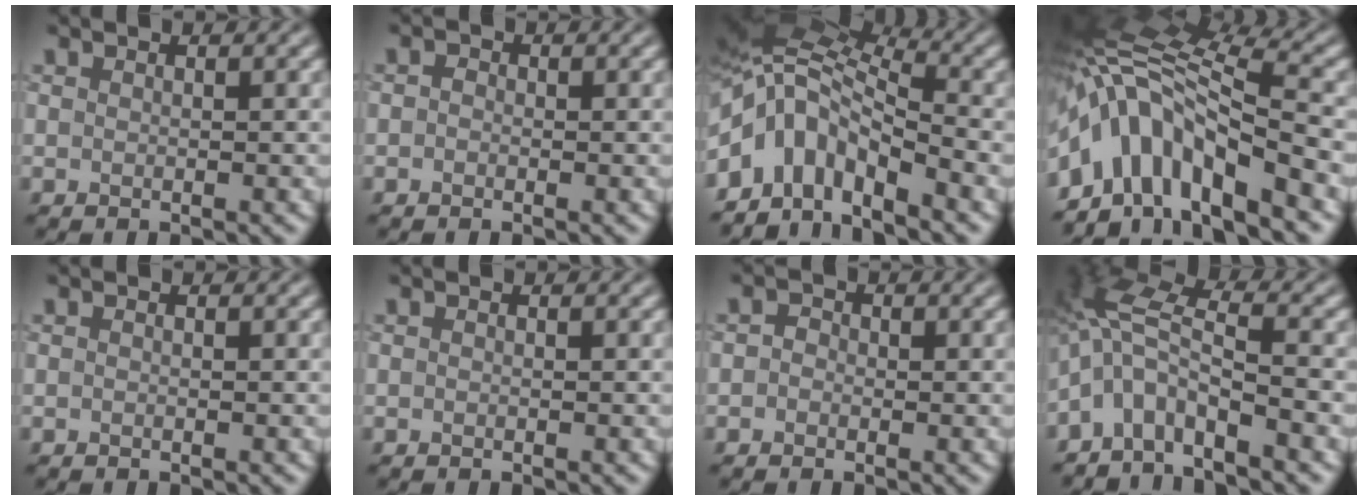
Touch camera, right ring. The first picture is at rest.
{"total": 0.7, "force": [-0.2, 0.6, 0.4], "torque": [-0.006, -0.002, -0.009]}
{"total": 8.1, "force": [-3.4, 4.4, 5.8], "torque": [-0.098, 0.016, -0.088]}
{"total": 11.3, "force": [-4.5, 4.7, 9.2], "torque": [-0.155, 0.027, -0.089]}
{"total": 0.0}
{"total": 0.0}
{"total": 1.1, "force": [-0.2, 1.0, 0.5], "torque": [-0.003, -0.001, -0.017]}
{"total": 6.0, "force": [-3.2, 1.8, 4.7], "torque": [-0.091, 0.012, -0.074]}